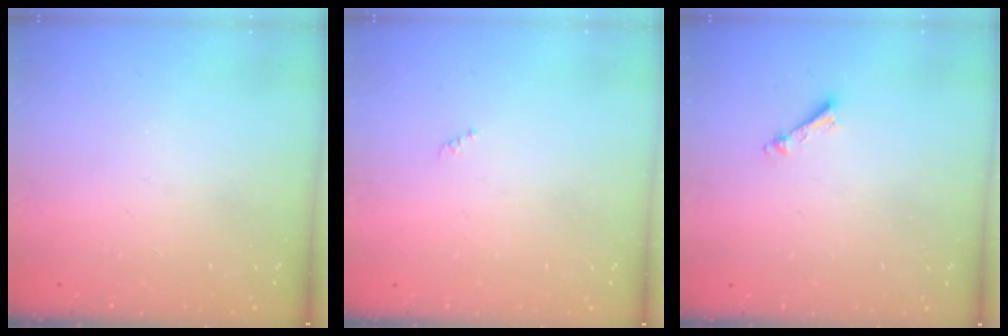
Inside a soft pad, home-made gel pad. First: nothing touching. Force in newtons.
{"total": 0.0}
{"total": 3.4, "press": 3.3, "slide": 0.2}